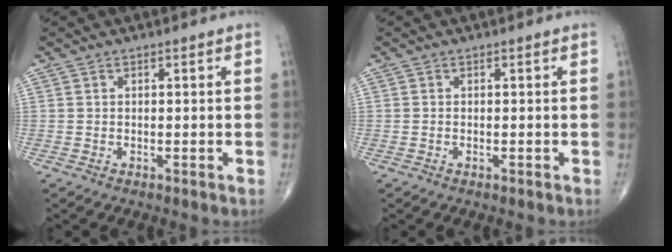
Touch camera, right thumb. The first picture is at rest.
{"total": 0.0}